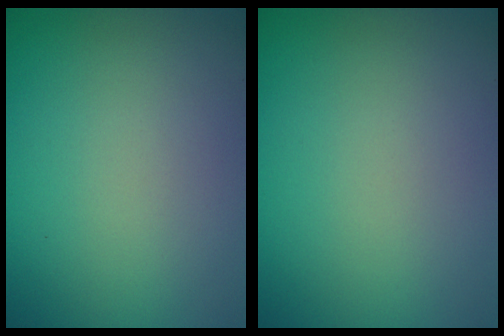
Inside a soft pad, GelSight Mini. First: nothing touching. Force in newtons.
{"total": 0.0}